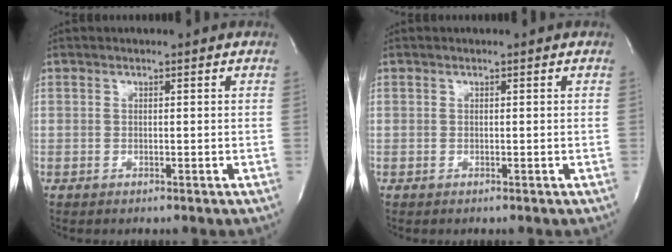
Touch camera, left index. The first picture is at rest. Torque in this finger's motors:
{"motor_torque": [0.01, 0.00, -0.03, 0.00]}